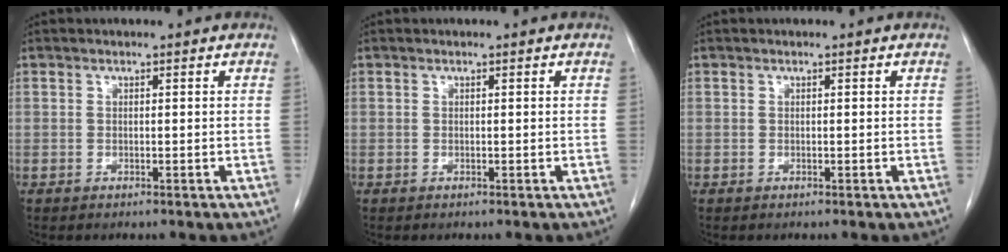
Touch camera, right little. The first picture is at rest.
{"total": 0.0}
{"total": 0.0}